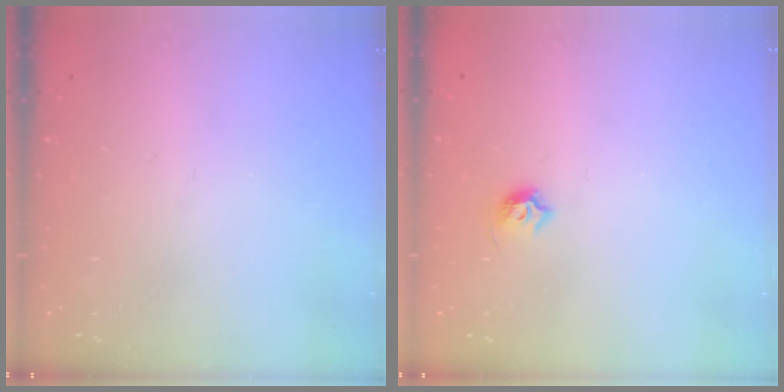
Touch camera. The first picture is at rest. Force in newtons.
{"total": 5.0, "press": 4.9, "slide": 0.7}